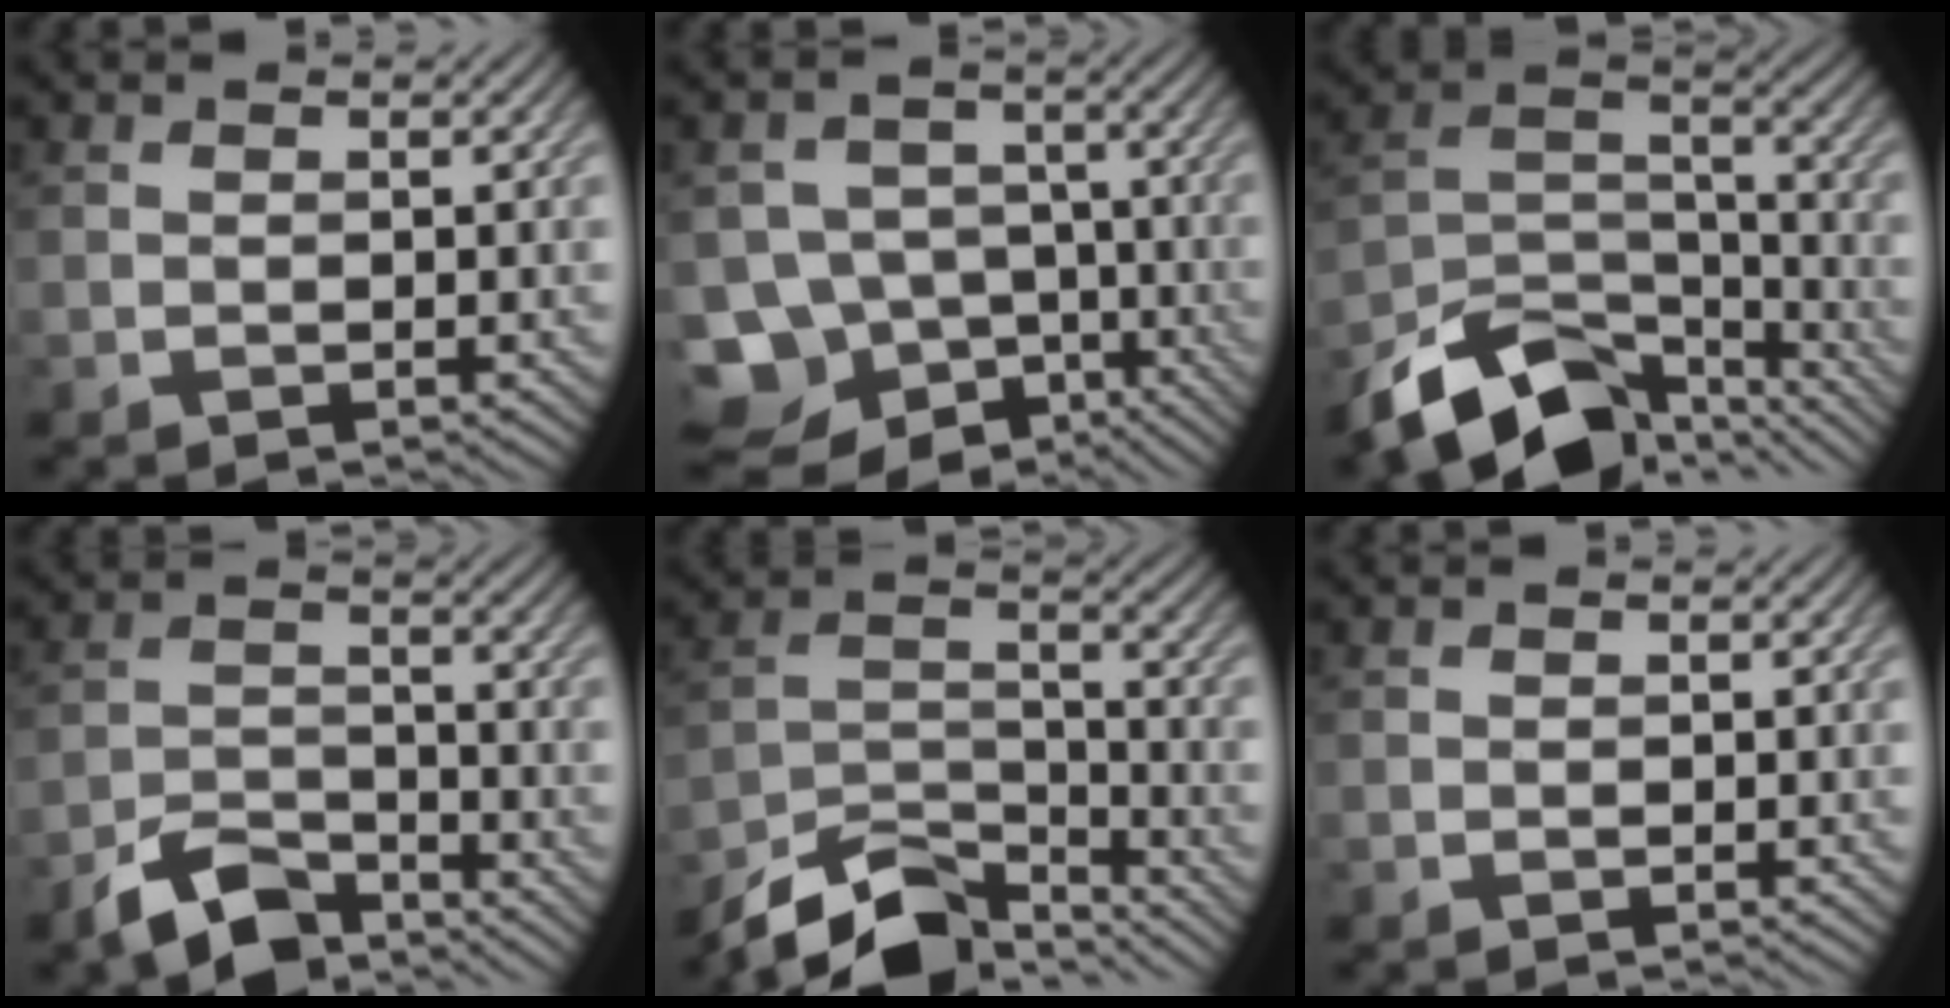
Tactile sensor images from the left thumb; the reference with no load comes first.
{"total": 13.1, "force": [-8.2, 9.4, 3.8], "torque": [-0.108, -0.019, -0.115]}
{"total": 13.5, "force": [-10.1, 5.8, 6.7], "torque": [-0.134, -0.013, -0.183]}
{"total": 6.9, "force": [-5.5, 2.8, 3.0], "torque": [-0.061, -0.007, -0.114]}
{"total": 10.0, "force": [-8.5, 3.0, 4.3], "torque": [-0.080, -0.001, -0.165]}
{"total": 0.0}